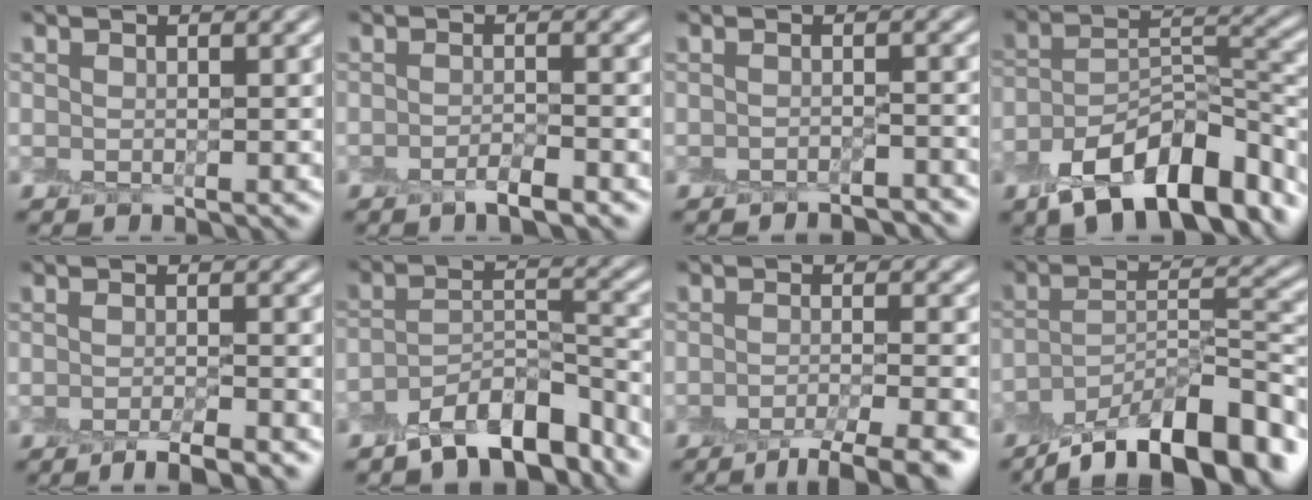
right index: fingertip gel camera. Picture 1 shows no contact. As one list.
[{"total": 2.2, "force": [-1.3, 0.3, 1.7], "torque": [-0.027, 0.002, -0.027]}, {"total": 2.9, "force": [-2.6, 0.2, 1.2], "torque": [-0.005, 0.004, -0.037]}, {"total": 11.5, "force": [-7.4, 5.2, 7.1], "torque": [-0.116, -0.002, -0.131]}, {"total": 3.0, "force": [-1.9, 0.4, 2.3], "torque": [-0.030, -0.002, -0.038]}, {"total": 7.6, "force": [-5.7, 3.0, 4.1], "torque": [-0.060, -0.003, -0.099]}, {"total": 4.9, "force": [-3.4, 0.9, 3.5], "torque": [-0.044, 0.000, -0.058]}, {"total": 12.9, "force": [-9.2, 4.0, 8.0], "torque": [-0.133, 0.006, -0.149]}]